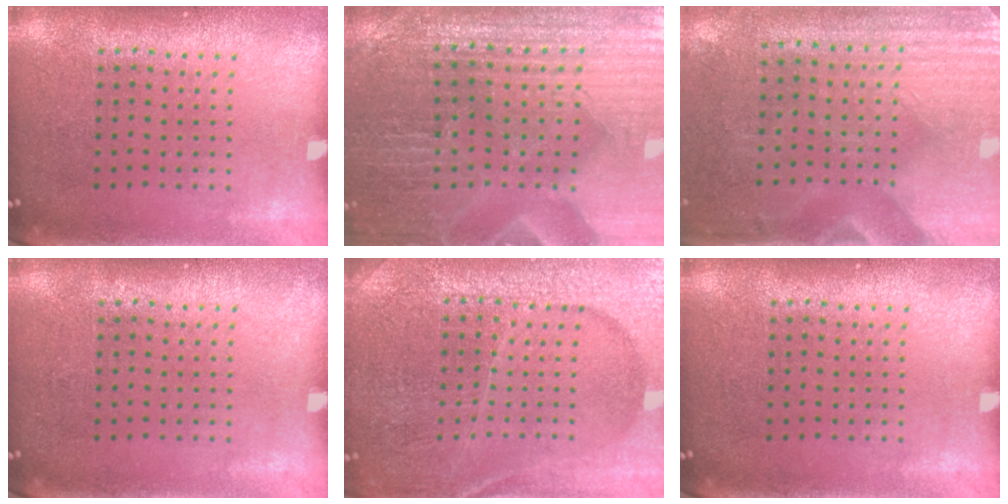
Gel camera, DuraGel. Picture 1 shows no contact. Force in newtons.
{"total": 3.4, "press": 3.4, "slide": 0.3}
{"total": 3.0, "press": 2.6, "slide": 1.6}
{"total": 0.0}
{"total": 4.8, "press": 4.4, "slide": 1.8}
{"total": 0.0}